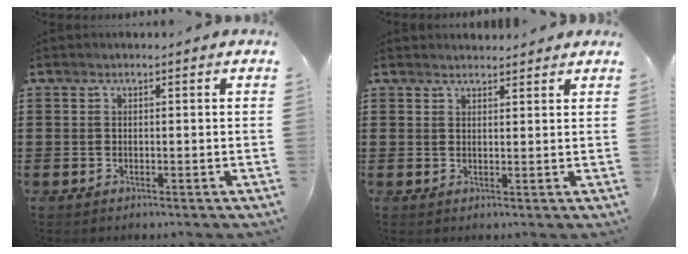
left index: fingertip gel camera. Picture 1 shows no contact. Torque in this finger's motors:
{"motor_torque": [0.13, -0.07, 0.05, -0.01]}